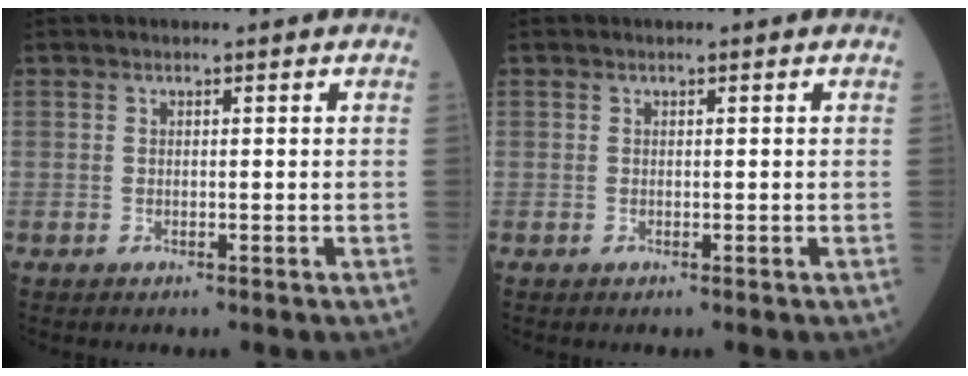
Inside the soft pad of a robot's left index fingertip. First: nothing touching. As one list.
[{"total": 0.0}]